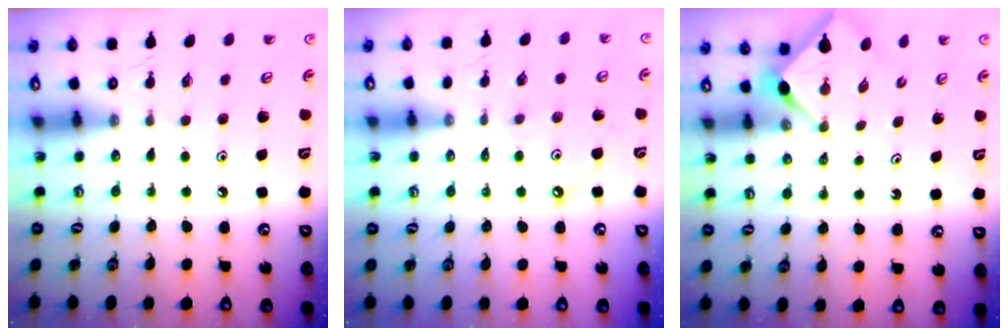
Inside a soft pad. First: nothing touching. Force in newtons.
{"total": 1.9, "press": 1.9, "slide": 0.2}
{"total": 2.9, "press": 2.9, "slide": 0.2}